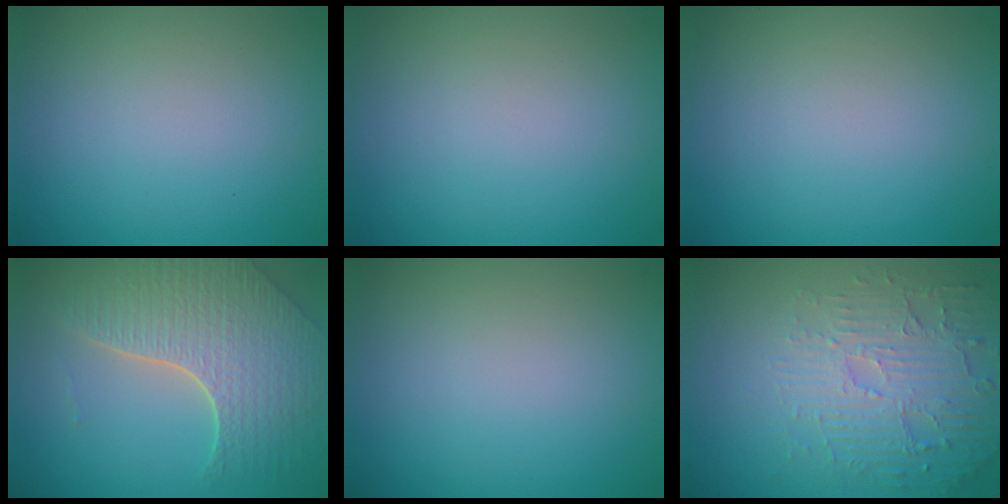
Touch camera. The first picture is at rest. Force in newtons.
{"total": 0.0}
{"total": 0.0}
{"total": 7.2, "press": 5.2, "slide": 5.0}
{"total": 0.0}
{"total": 5.3, "press": 3.8, "slide": 3.7}